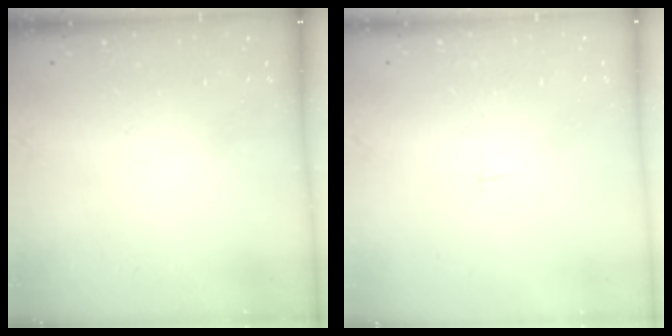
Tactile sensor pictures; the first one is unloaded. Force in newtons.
{"total": 2.5, "press": 2.5, "slide": 0.2}